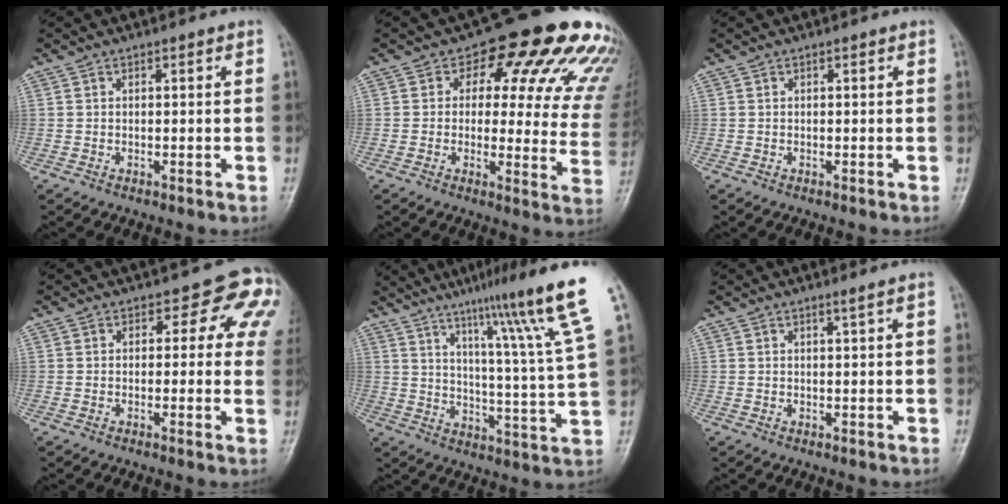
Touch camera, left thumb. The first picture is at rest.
{"total": 20.3, "force": [11.6, 10.2, 13.1], "torque": [-0.108, -0.031, 0.114]}
{"total": 0.0}
{"total": 7.3, "force": [2.9, 4.8, 4.6], "torque": [-0.011, -0.006, 0.012]}
{"total": 18.5, "force": [11.4, -0.9, 14.5], "torque": [-0.205, -0.064, 0.157]}
{"total": 1.0, "force": [0.6, -0.4, 0.7], "torque": [-0.023, -0.009, 0.014]}